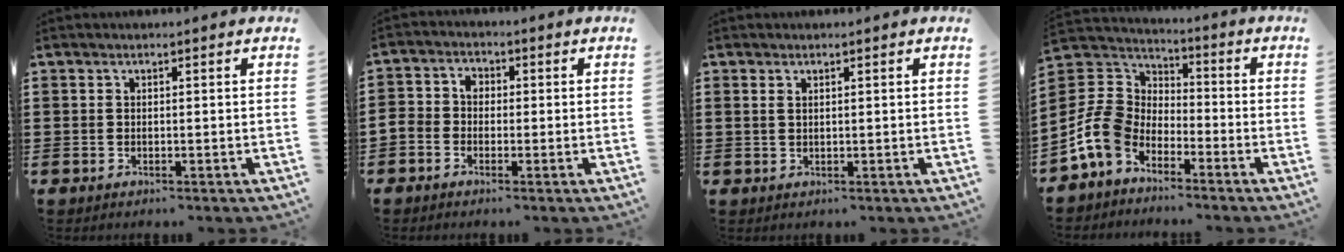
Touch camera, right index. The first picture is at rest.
{"total": 2.5, "force": [-1.6, 1.8, 0.6], "torque": [-0.028, 0.007, -0.040]}
{"total": 0.8, "force": [0.5, 0.4, 0.6], "torque": [-0.013, 0.004, 0.009]}
{"total": 8.6, "force": [-4.4, 6.2, 3.8], "torque": [-0.130, 0.006, -0.096]}